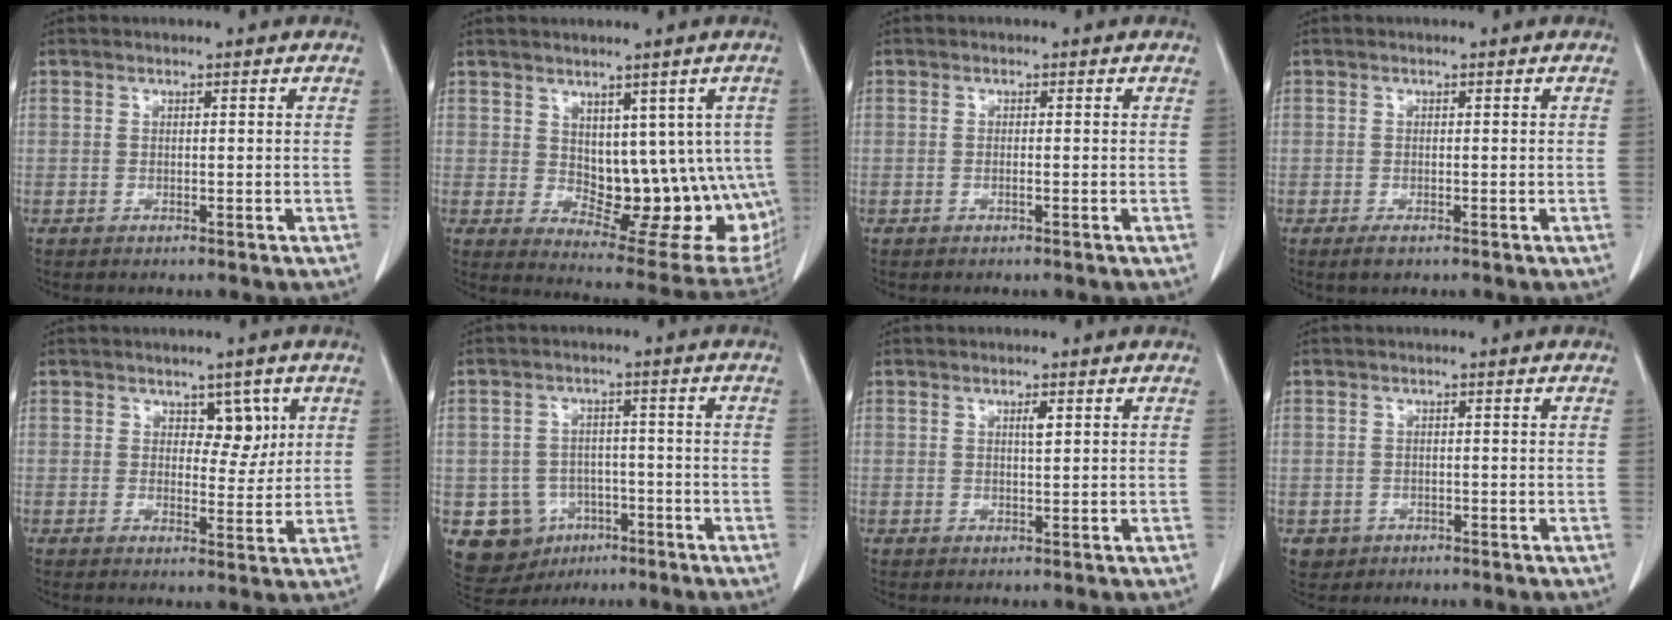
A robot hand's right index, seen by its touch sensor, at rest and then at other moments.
{"total": 14.4, "force": [0.3, 7.9, 12.1], "torque": [-0.133, 0.000, 0.027]}
{"total": 0.5, "force": [-0.2, 0.0, 0.5], "torque": [-0.009, 0.002, -0.001]}
{"total": 1.5, "force": [-0.9, 0.7, 1.0], "torque": [-0.019, -0.003, -0.012]}
{"total": 4.0, "force": [1.8, 2.3, 2.7], "torque": [-0.026, -0.001, 0.027]}
{"total": 8.9, "force": [-3.3, 8.0, 1.9], "torque": [-0.044, 0.014, -0.034]}
{"total": 1.3, "force": [0.6, 0.2, 1.2], "torque": [-0.022, -0.001, 0.009]}
{"total": 2.1, "force": [-0.7, 1.9, 0.1], "torque": [0.000, 0.006, -0.006]}